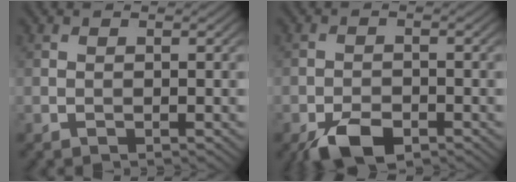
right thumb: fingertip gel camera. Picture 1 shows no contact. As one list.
[{"total": 5.5, "force": [-3.5, 2.6, 3.3], "torque": [-0.059, -0.006, -0.066]}]